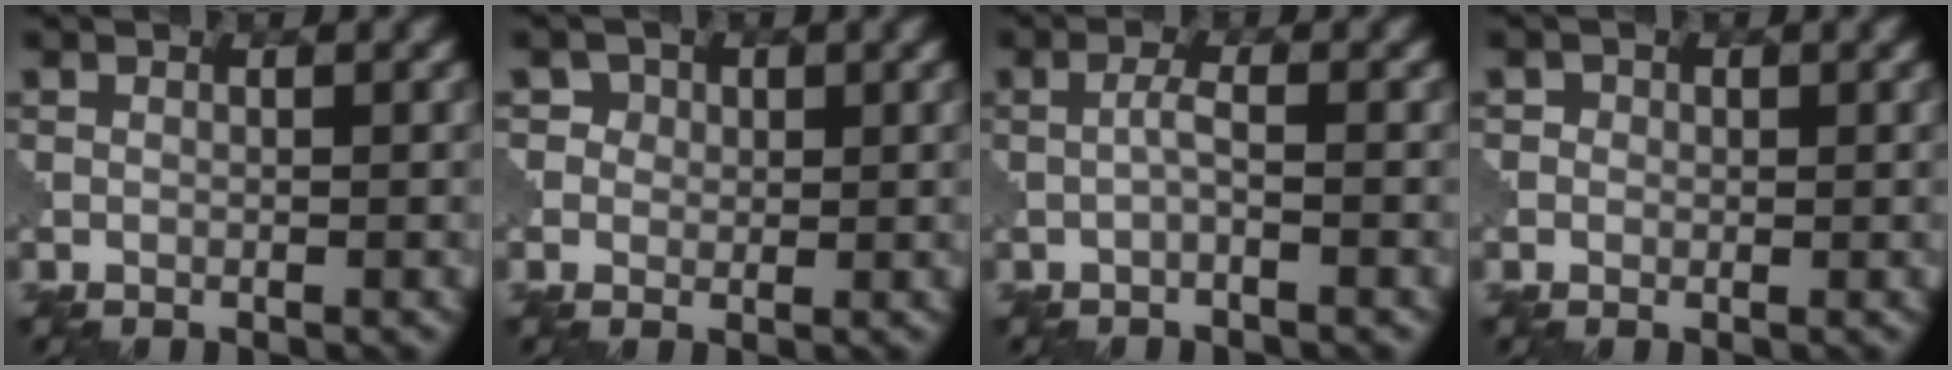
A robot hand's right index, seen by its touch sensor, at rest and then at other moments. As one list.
[{"total": 2.3, "force": [0.7, 2.2, 0.5], "torque": [-0.007, -0.003, 0.006]}, {"total": 1.3, "force": [-0.5, 0.1, 1.1], "torque": [-0.027, 0.003, -0.012]}, {"total": 0.9, "force": [0.1, 0.9, 0.1], "torque": [-0.001, -0.004, -0.002]}]